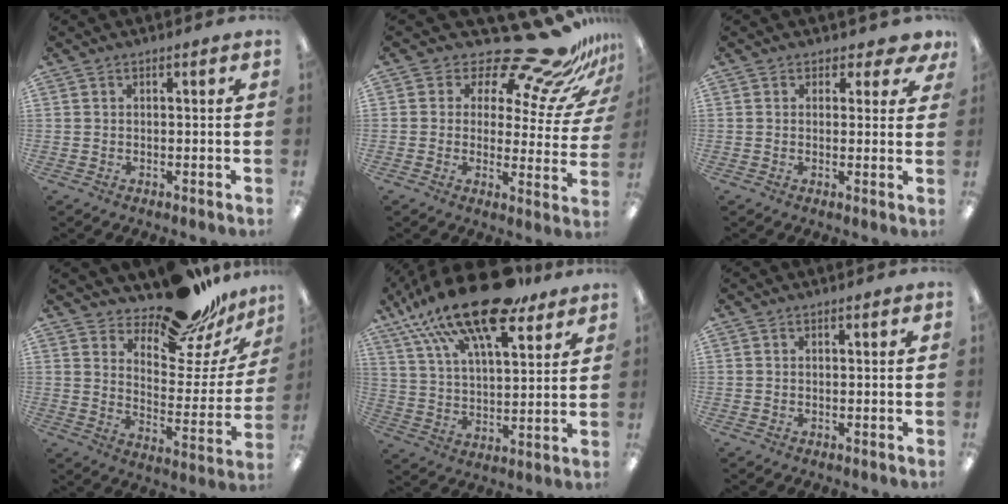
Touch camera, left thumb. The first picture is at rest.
{"total": 18.4, "force": [15.5, 4.9, 8.6], "torque": [-0.125, -0.125, 0.255]}
{"total": 3.0, "force": [1.7, 2.1, 1.2], "torque": [-0.010, -0.006, 0.030]}
{"total": 18.0, "force": [15.6, 5.7, 6.8], "torque": [-0.104, -0.122, 0.271]}
{"total": 21.4, "force": [15.3, 7.2, 13.1], "torque": [-0.228, -0.082, 0.263]}
{"total": 0.0}